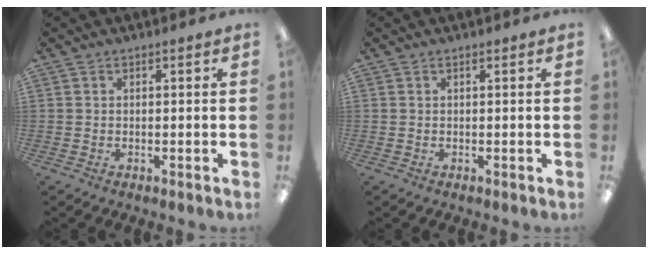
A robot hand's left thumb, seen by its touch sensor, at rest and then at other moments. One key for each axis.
{"total": 0.0}